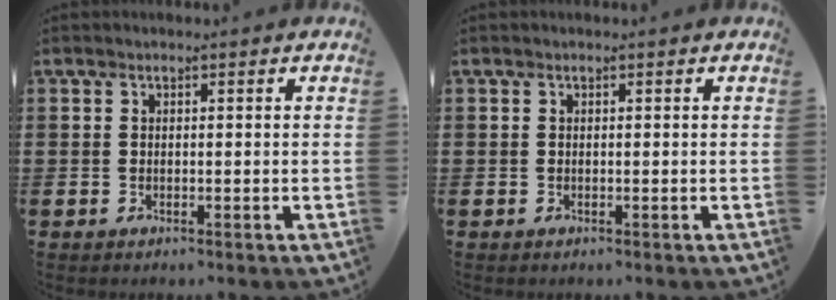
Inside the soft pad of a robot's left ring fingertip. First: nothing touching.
{"total": 0.0}